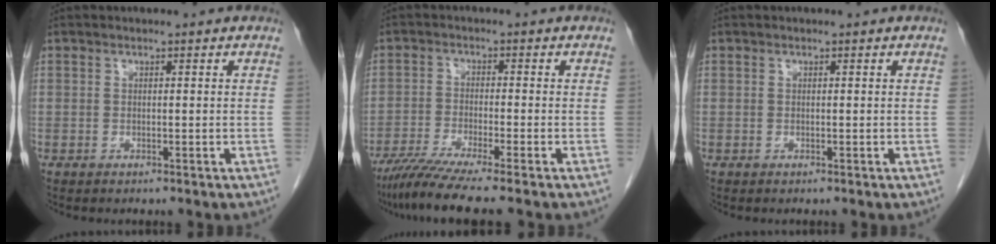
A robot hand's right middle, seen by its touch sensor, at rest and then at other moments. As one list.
[{"total": 8.1, "force": [-6.4, -1.1, 4.8], "torque": [-0.076, -0.027, -0.110]}, {"total": 0.0}]